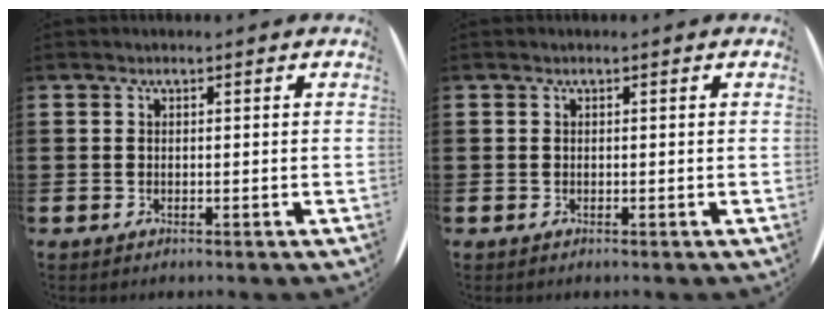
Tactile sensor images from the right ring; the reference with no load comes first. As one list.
[{"total": 0.0}]